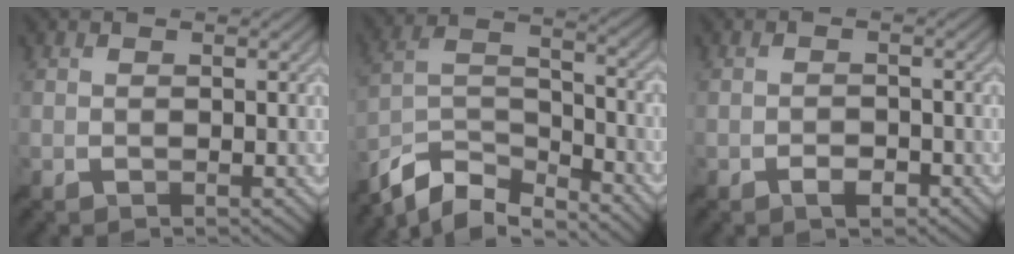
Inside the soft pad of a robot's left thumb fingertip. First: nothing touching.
{"total": 9.9, "force": [-8.6, 2.7, 4.2], "torque": [-0.088, 0.001, -0.174]}
{"total": 2.0, "force": [-1.2, 1.0, 1.2], "torque": [-0.019, 0.001, -0.023]}